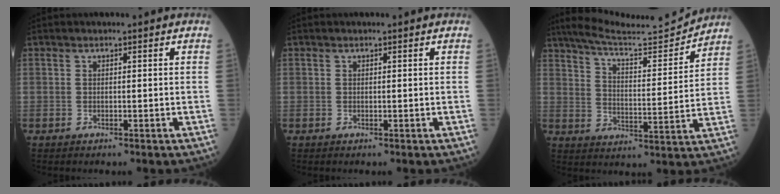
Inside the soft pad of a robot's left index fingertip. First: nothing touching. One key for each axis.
{"total": 0.0}
{"total": 13.7, "fx": 13.2, "fy": -0.2, "fz": 3.7, "tx": -0.066, "ty": -0.018, "tz": 0.203}